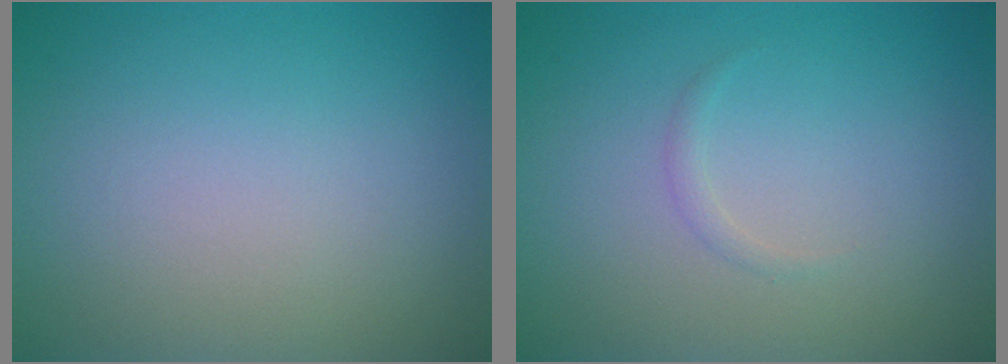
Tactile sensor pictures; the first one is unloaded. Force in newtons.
{"total": 0.6, "press": 0.6, "slide": 0.0}